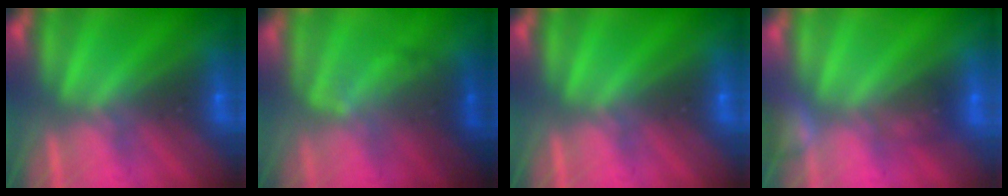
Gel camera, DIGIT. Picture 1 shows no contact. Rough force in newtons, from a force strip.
{"total": 2.0}
{"total": 0.0}
{"total": 2.4}